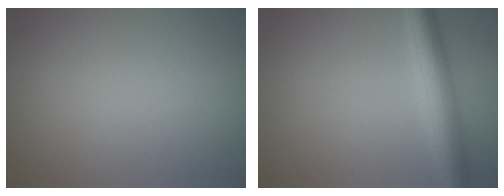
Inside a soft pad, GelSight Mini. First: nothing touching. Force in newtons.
{"total": 4.7, "press": 4.7, "slide": 0.1}